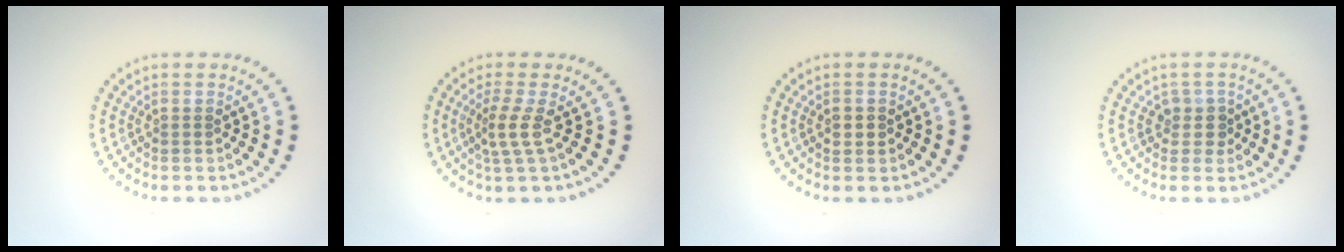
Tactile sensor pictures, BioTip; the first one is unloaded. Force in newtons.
{"total": 2.3, "press": 1.6, "slide": 1.7}
{"total": 1.1, "press": 1.0, "slide": 0.2}
{"total": 1.6, "press": 1.3, "slide": 0.9}